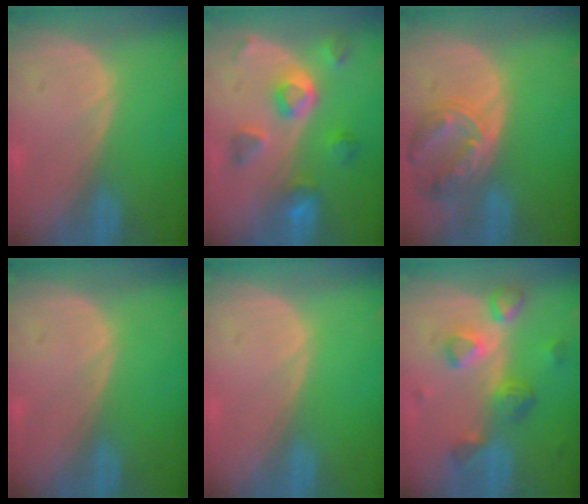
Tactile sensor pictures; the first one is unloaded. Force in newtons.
{"total": 7.7, "press": 6.8, "slide": 3.5}
{"total": 7.9, "press": 6.9, "slide": 3.9}
{"total": 0.0}
{"total": 0.0}
{"total": 7.8, "press": 6.9, "slide": 3.7}